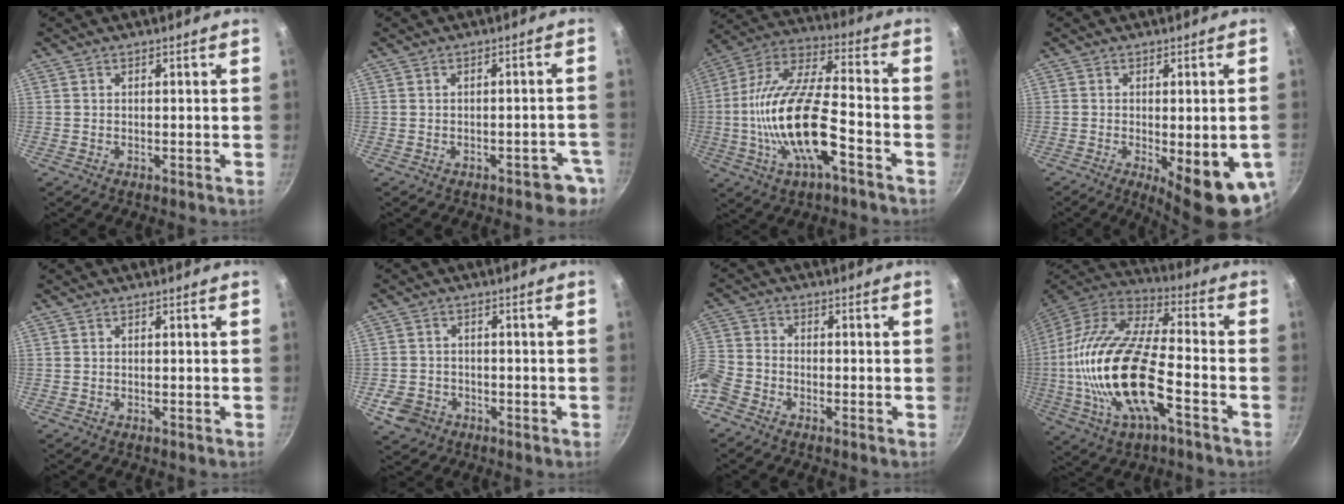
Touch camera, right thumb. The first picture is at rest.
{"total": 4.4, "force": [-2.4, 2.4, 2.9], "torque": [0.003, 0.026, -0.015]}
{"total": 20.3, "force": [-6.0, 7.2, 18.0], "torque": [-0.340, 0.035, -0.125]}
{"total": 13.8, "force": [-4.0, 4.1, 12.6], "torque": [-0.138, -0.011, -0.040]}
{"total": 0.0}
{"total": 5.3, "force": [-2.2, 4.3, 2.2], "torque": [-0.039, 0.019, -0.034]}
{"total": 8.6, "force": [-4.7, 5.7, 4.3], "torque": [-0.106, 0.033, -0.122]}
{"total": 24.7, "force": [-5.7, 9.5, 22.1], "torque": [-0.430, 0.022, -0.119]}